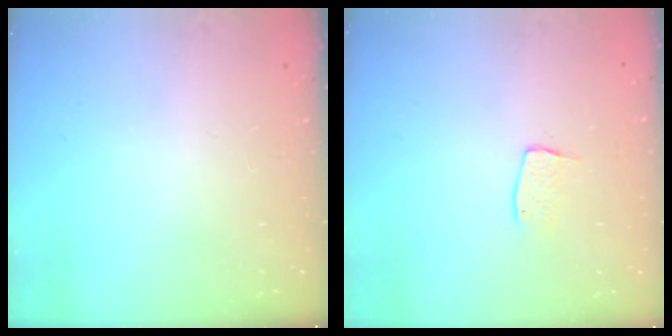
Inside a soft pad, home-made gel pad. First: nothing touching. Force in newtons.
{"total": 5.9, "press": 5.9, "slide": 0.3}